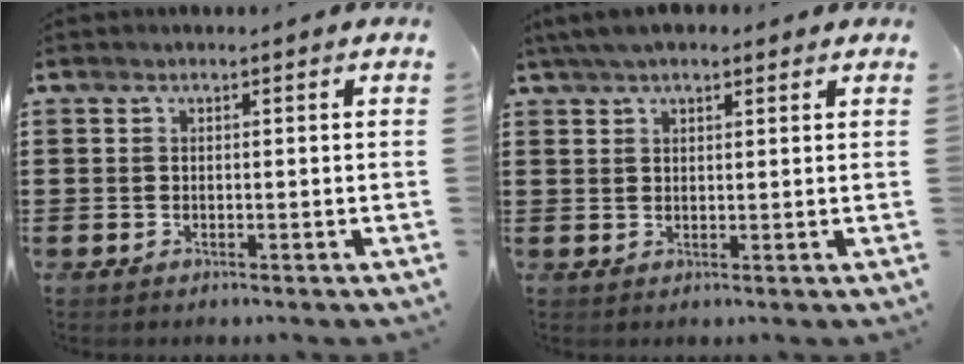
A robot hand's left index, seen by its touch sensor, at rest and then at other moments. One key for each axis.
{"total": 3.8, "fx": 2.9, "fy": 1.4, "fz": 2.0, "tx": -0.047, "ty": 0.005, "tz": 0.053}